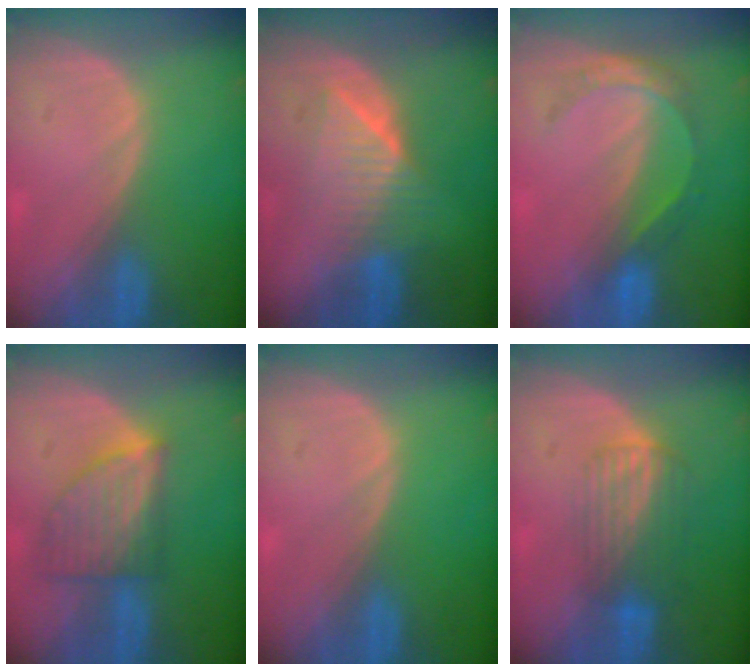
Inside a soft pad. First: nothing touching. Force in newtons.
{"total": 6.3, "press": 6.2, "slide": 1.0}
{"total": 5.6, "press": 4.8, "slide": 2.8}
{"total": 7.1, "press": 6.6, "slide": 2.5}
{"total": 0.0}
{"total": 6.8, "press": 5.7, "slide": 3.7}